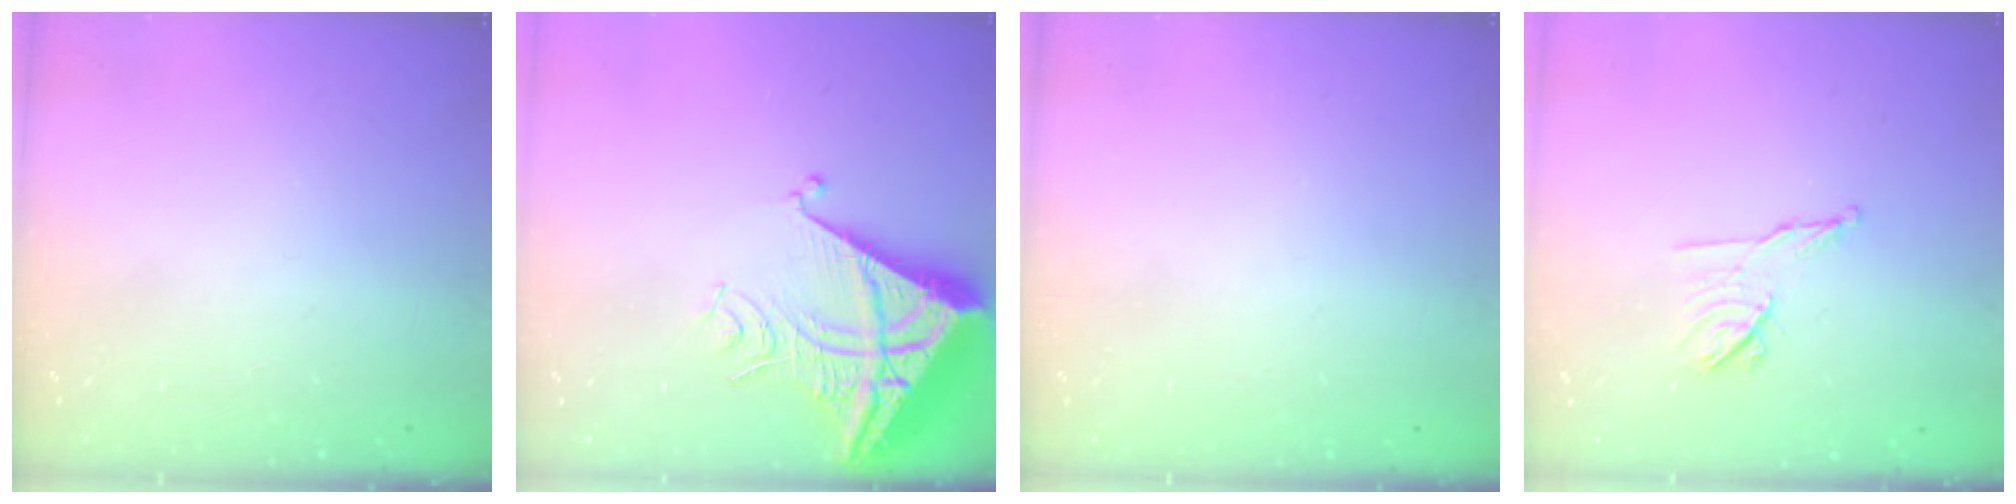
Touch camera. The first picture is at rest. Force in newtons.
{"total": 7.8, "press": 7.8, "slide": 0.7}
{"total": 0.0}
{"total": 8.1, "press": 8.0, "slide": 1.3}